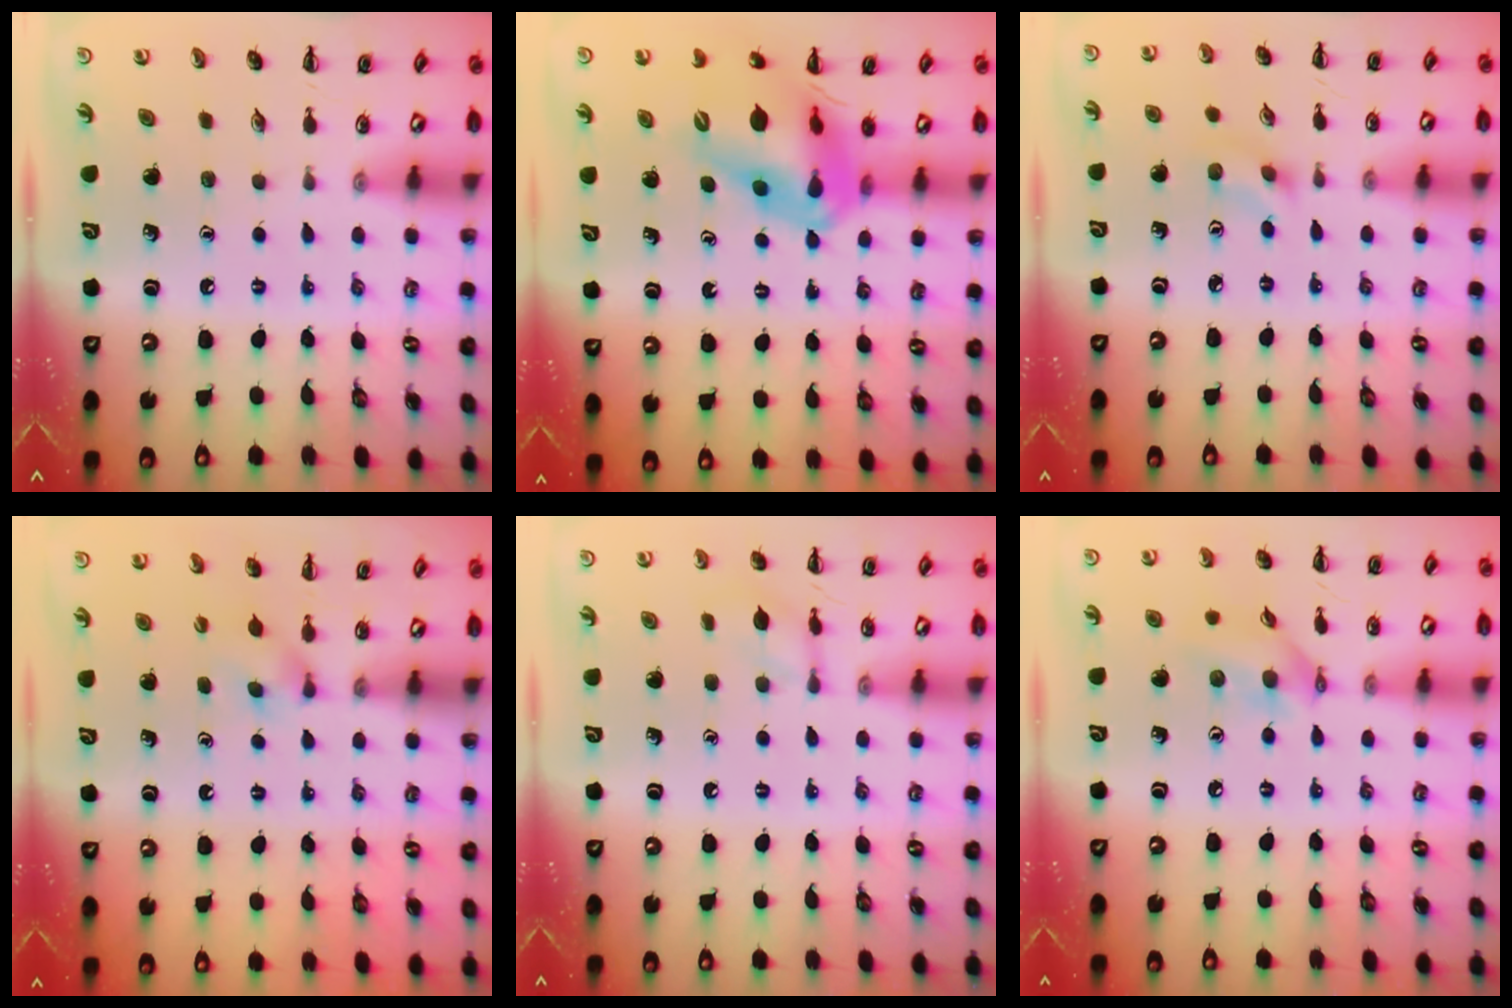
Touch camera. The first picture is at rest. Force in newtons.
{"total": 16.9, "press": 16.1, "slide": 5.1}
{"total": 2.8, "press": 2.6, "slide": 1.0}
{"total": 2.5, "press": 2.3, "slide": 1.0}
{"total": 7.3, "press": 7.2, "slide": 1.5}
{"total": 10.9, "press": 10.8, "slide": 1.7}